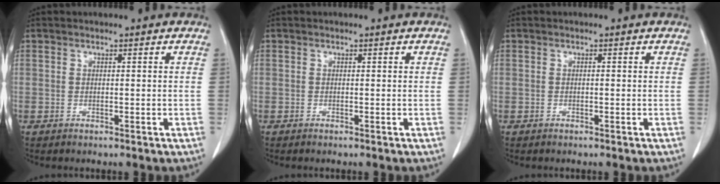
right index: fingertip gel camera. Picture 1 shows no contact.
{"total": 0.0}
{"total": 0.0}